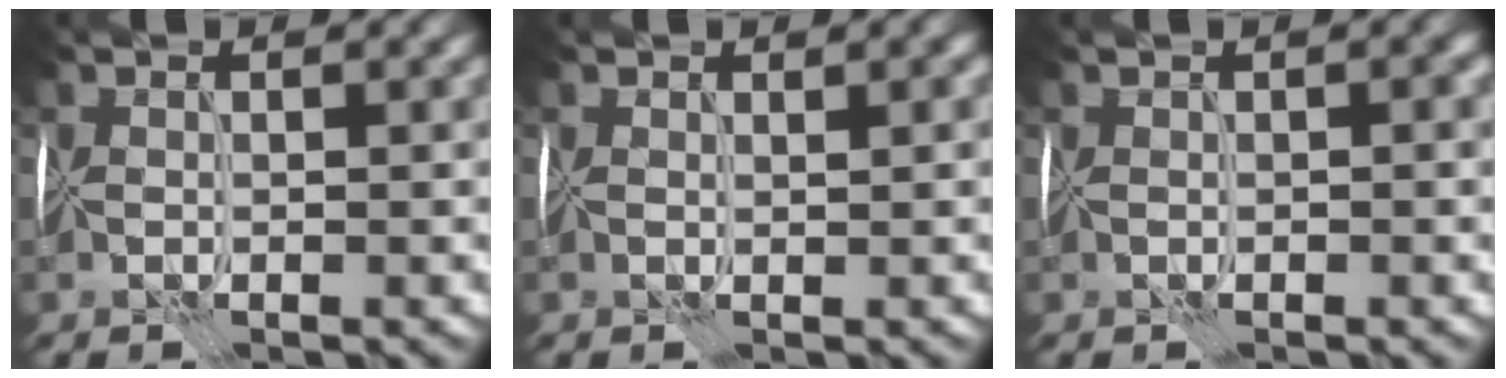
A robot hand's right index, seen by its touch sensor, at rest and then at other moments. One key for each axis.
{"total": 0.7, "fx": 0.6, "fy": 0.2, "fz": 0.3, "tx": -0.002, "ty": 0.003, "tz": 0.011}
{"total": 0.5, "fx": 0.0, "fy": 0.0, "fz": 0.5, "tx": -0.007, "ty": 0.004, "tz": 0.000}